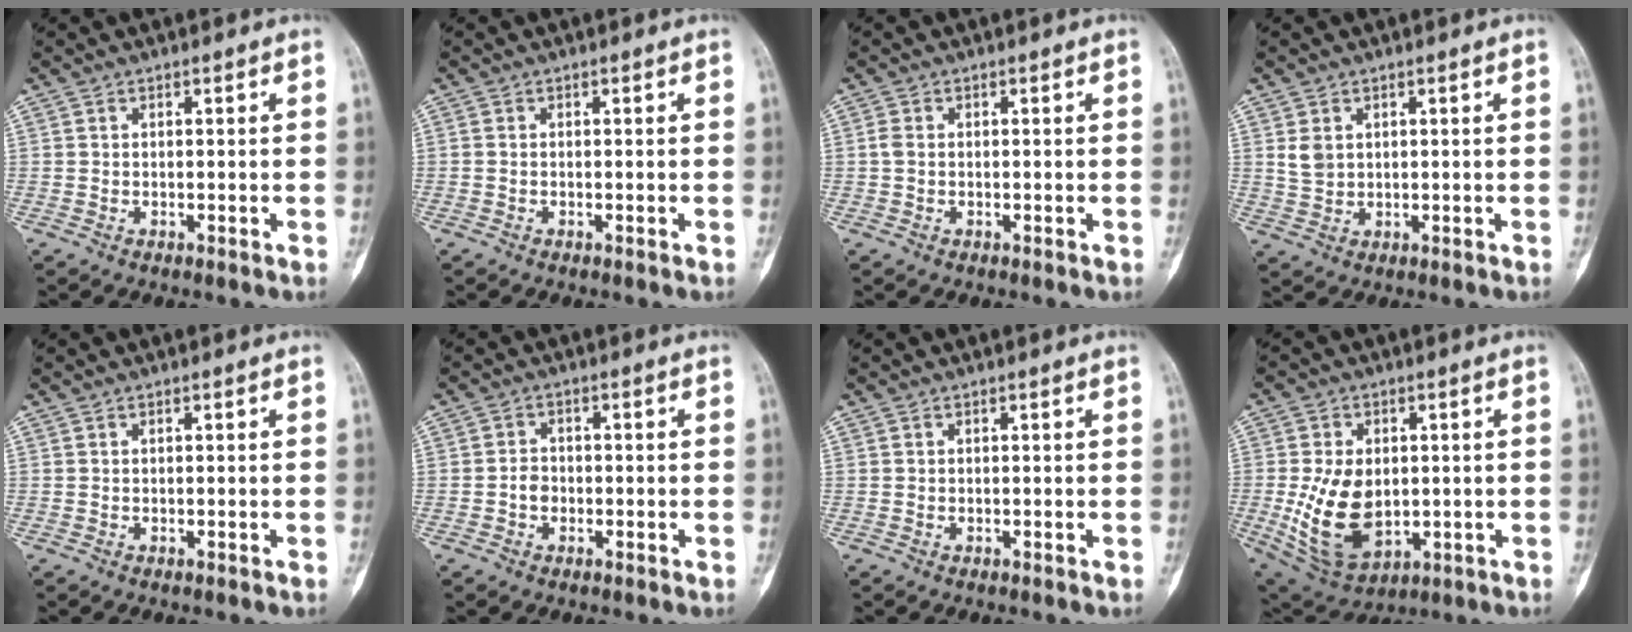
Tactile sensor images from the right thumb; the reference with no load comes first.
{"total": 0.0}
{"total": 1.3, "force": [-0.1, 0.9, 0.9], "torque": [-0.021, 0.000, -0.003]}
{"total": 3.1, "force": [1.1, 2.3, 1.7], "torque": [-0.027, -0.004, 0.030]}
{"total": 0.0}
{"total": 2.4, "force": [-0.7, 2.0, 1.1], "torque": [-0.002, 0.008, -0.016]}
{"total": 0.0}
{"total": 14.2, "force": [-0.7, 9.5, 10.5], "torque": [-0.175, -0.008, 0.014]}